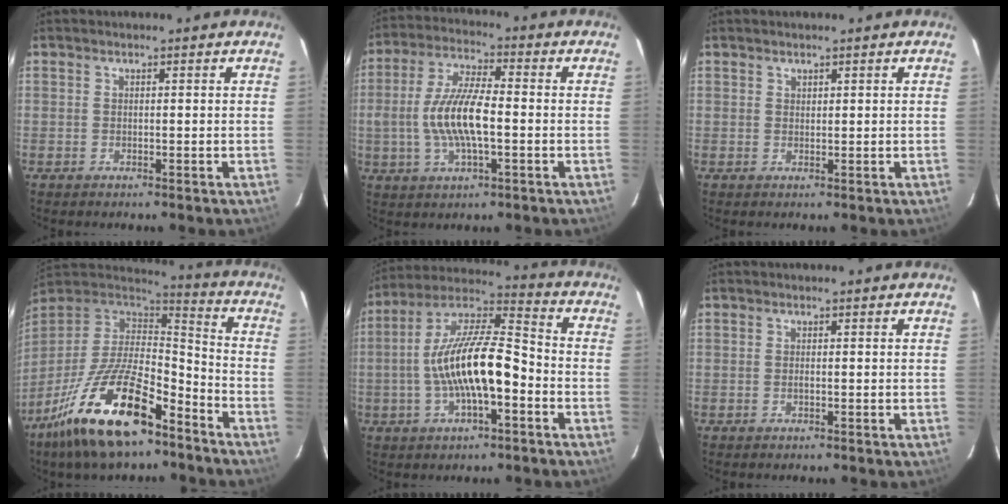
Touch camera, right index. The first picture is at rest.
{"total": 11.6, "force": [-1.7, 3.8, 10.8], "torque": [-0.220, 0.004, -0.031]}
{"total": 0.7, "force": [0.6, 0.4, 0.0], "torque": [0.000, 0.002, 0.011]}
{"total": 22.2, "force": [-13.5, 8.1, 15.7], "torque": [-0.308, -0.022, -0.237]}
{"total": 15.7, "force": [-3.8, 4.8, 14.4], "torque": [-0.273, 0.012, -0.071]}
{"total": 0.5, "force": [-0.2, 0.2, 0.5], "torque": [-0.009, -0.001, -0.003]}